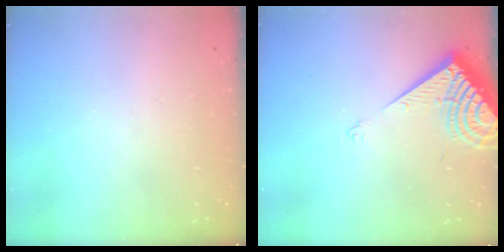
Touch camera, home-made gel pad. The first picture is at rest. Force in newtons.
{"total": 9.0, "press": 8.9, "slide": 1.3}